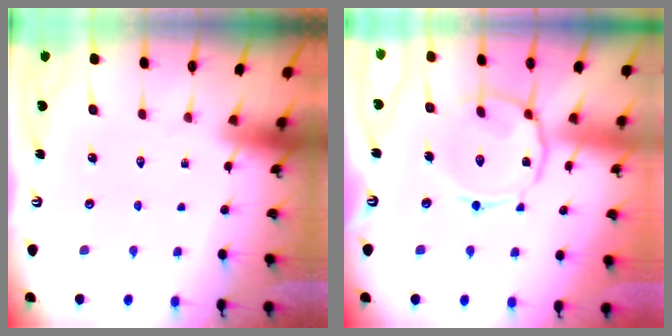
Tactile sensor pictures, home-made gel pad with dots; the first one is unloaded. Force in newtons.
{"total": 10.4, "press": 10.4, "slide": 0.6}